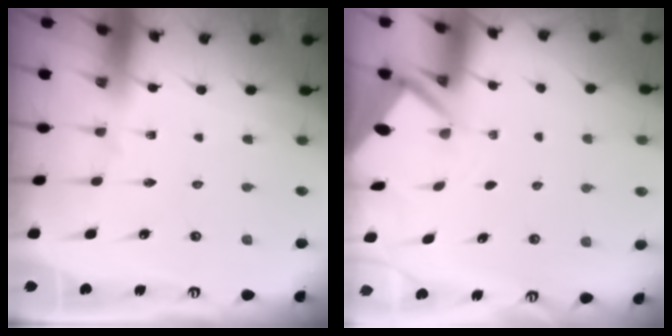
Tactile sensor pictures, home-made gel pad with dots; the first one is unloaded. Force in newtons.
{"total": 2.8, "press": 2.8, "slide": 0.3}